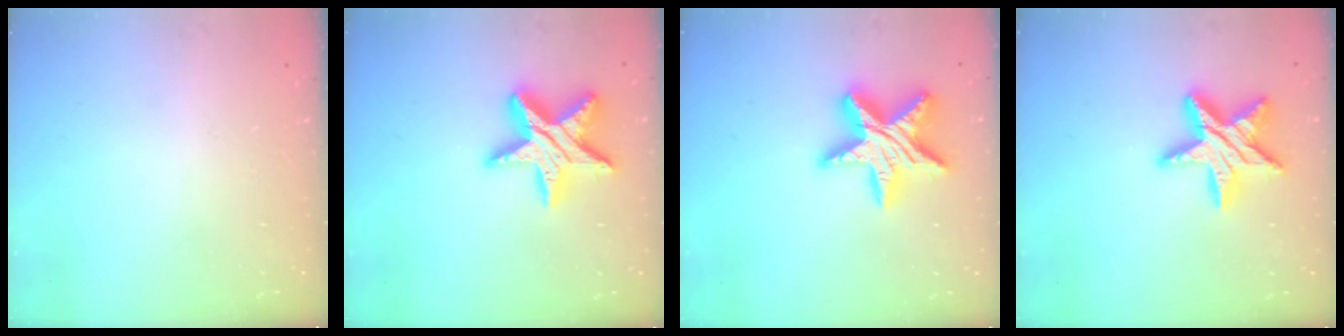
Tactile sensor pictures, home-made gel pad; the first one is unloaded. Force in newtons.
{"total": 16.7, "press": 16.6, "slide": 1.5}
{"total": 18.2, "press": 18.2, "slide": 1.3}
{"total": 16.0, "press": 15.9, "slide": 1.0}